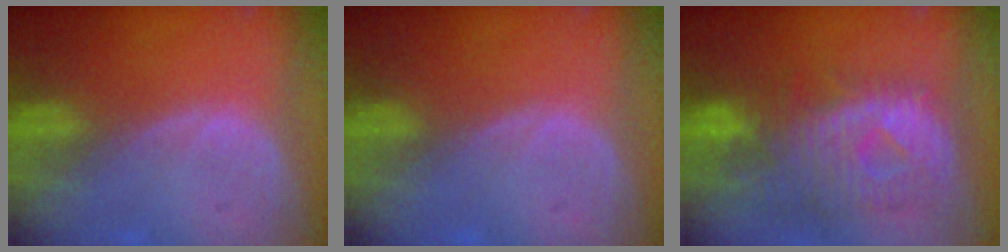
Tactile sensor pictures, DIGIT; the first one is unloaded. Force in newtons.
{"total": 0.0}
{"total": 10.9, "press": 9.7, "slide": 5.1}